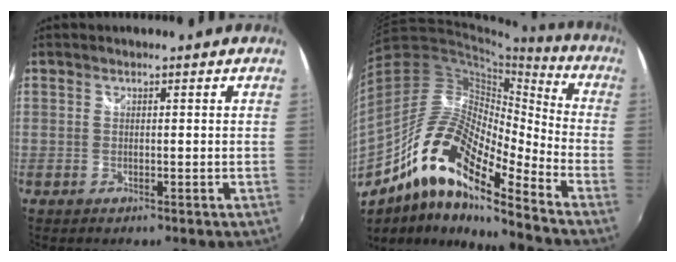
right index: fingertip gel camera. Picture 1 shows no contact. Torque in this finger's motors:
{"motor_torque": [0.51, -0.67, 0.83, 0.21]}